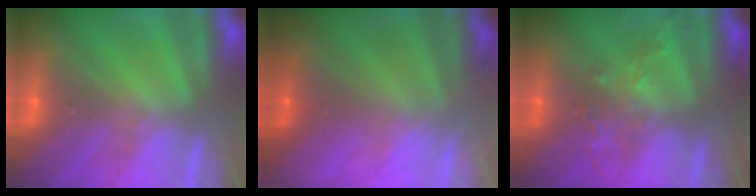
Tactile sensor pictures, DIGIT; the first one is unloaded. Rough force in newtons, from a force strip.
{"total": 5.6}
{"total": 2.6}